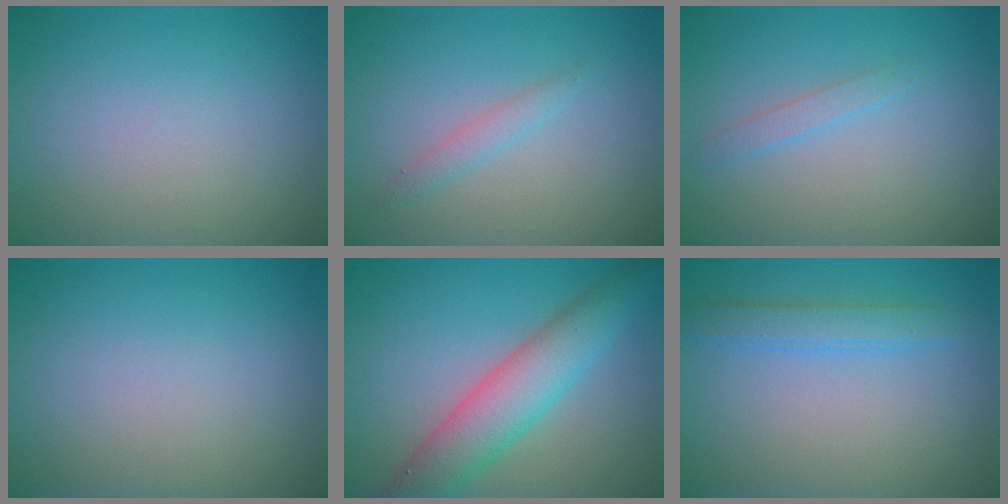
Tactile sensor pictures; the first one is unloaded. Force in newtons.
{"total": 1.4, "press": 1.4, "slide": 0.1}
{"total": 1.1, "press": 1.1, "slide": 0.1}
{"total": 0.0}
{"total": 6.3, "press": 6.3, "slide": 0.4}
{"total": 2.6, "press": 2.6, "slide": 0.0}